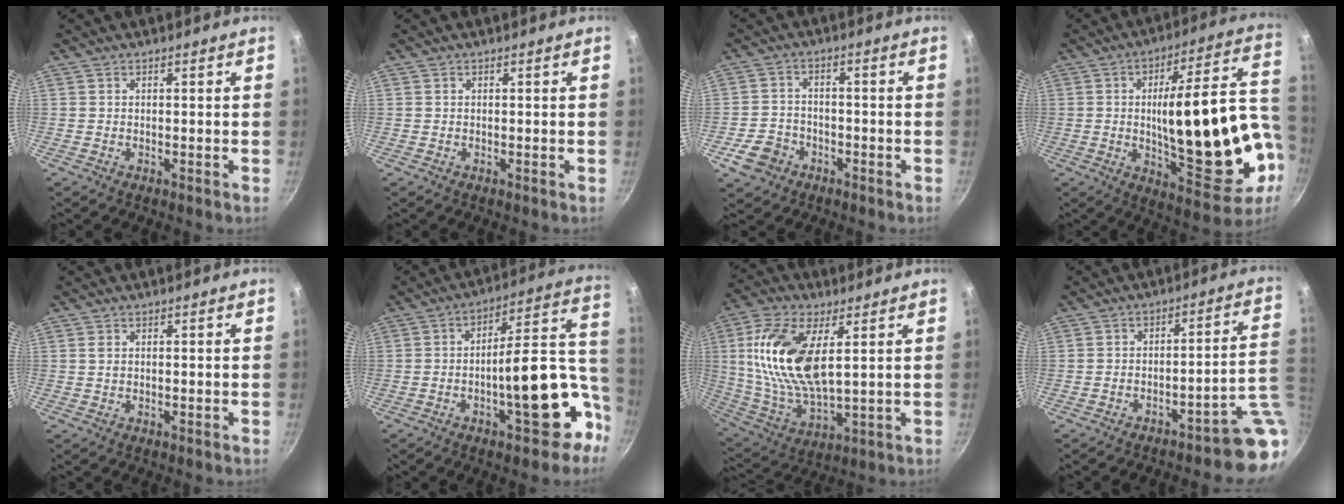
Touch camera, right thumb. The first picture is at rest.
{"total": 0.0}
{"total": 6.6, "force": [-3.3, 5.1, 2.5], "torque": [-0.038, 0.031, -0.060]}
{"total": 27.2, "force": [-2.6, 10.2, 25.1], "torque": [-0.335, 0.018, -0.011]}
{"total": 0.8, "force": [0.2, 0.5, 0.5], "torque": [-0.010, 0.002, 0.003]}
{"total": 19.3, "force": [-6.4, 7.9, 16.4], "torque": [-0.170, 0.063, -0.084]}
{"total": 18.4, "force": [4.4, 8.9, 15.5], "torque": [-0.305, -0.016, 0.089]}
{"total": 8.8, "force": [-5.0, 1.3, 7.1], "torque": [-0.061, 0.048, -0.068]}